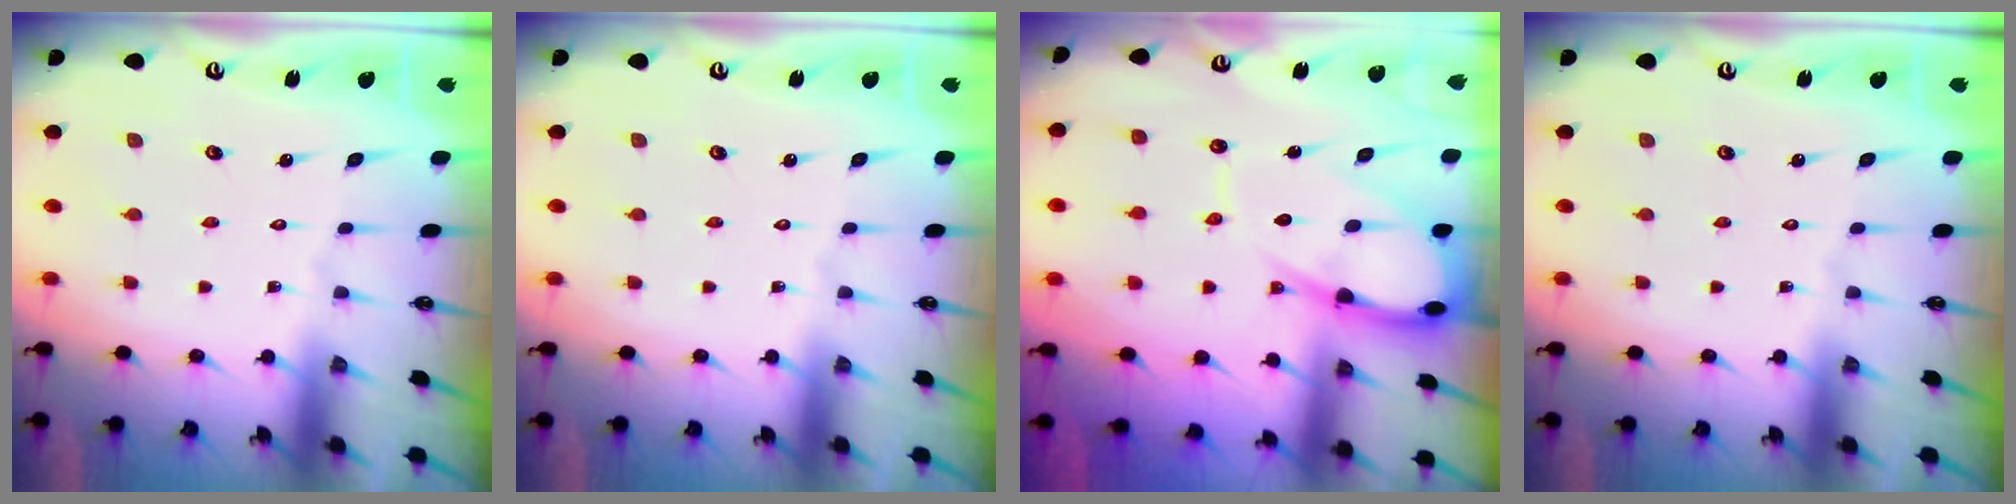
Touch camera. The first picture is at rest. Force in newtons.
{"total": 0.0}
{"total": 12.8, "press": 12.8, "slide": 1.2}
{"total": 0.0}